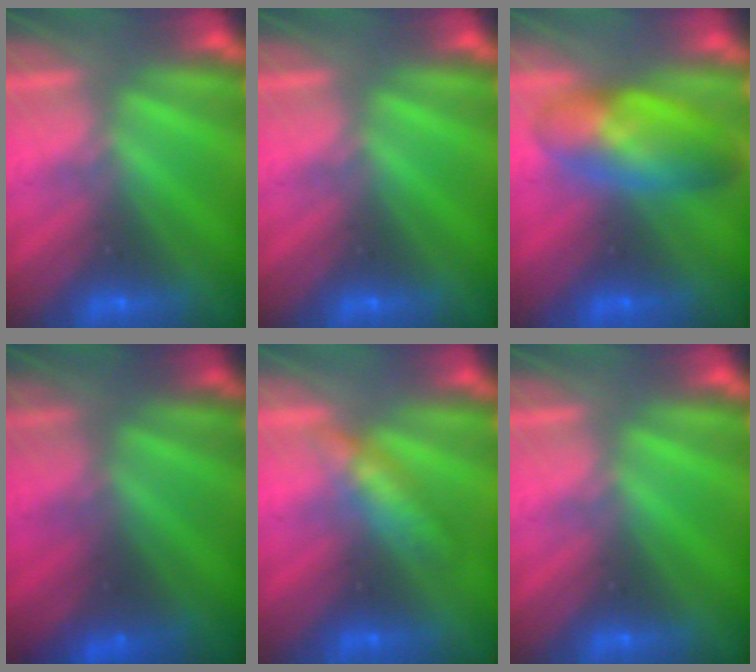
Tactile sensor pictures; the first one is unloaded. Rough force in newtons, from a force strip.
{"total": 0.0}
{"total": 7.4}
{"total": 1.4}
{"total": 3.4}
{"total": 0.0}